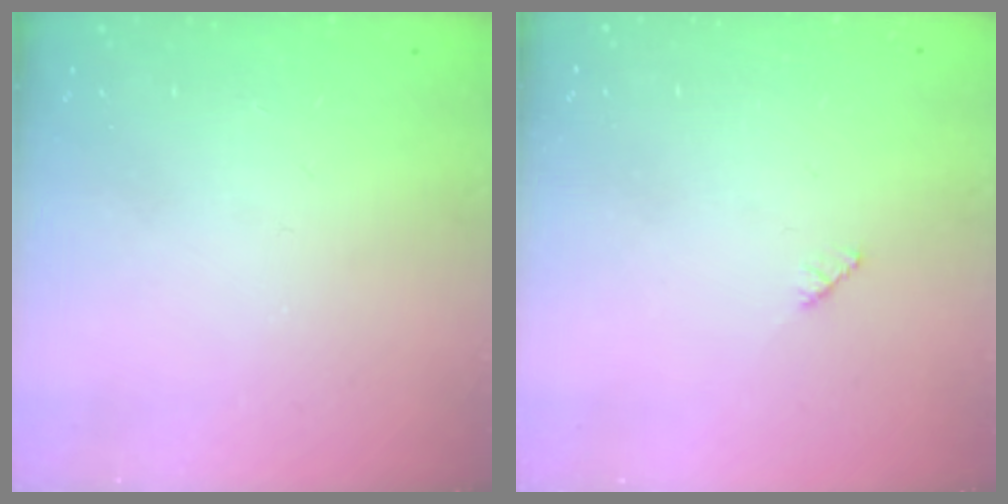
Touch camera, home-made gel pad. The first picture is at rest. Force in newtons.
{"total": 1.9, "press": 1.9, "slide": 0.3}